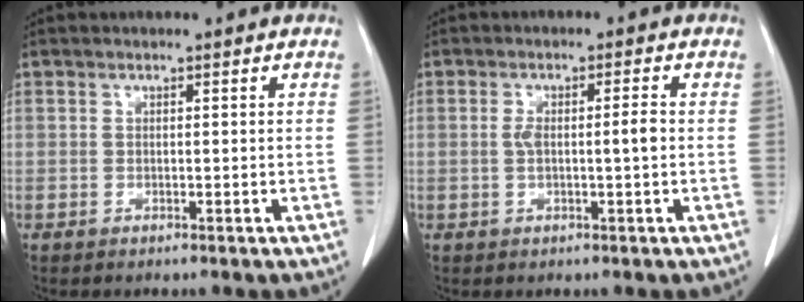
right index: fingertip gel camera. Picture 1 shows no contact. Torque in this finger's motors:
{"motor_torque": [0.07, 0.04, 0.05, 0.03]}